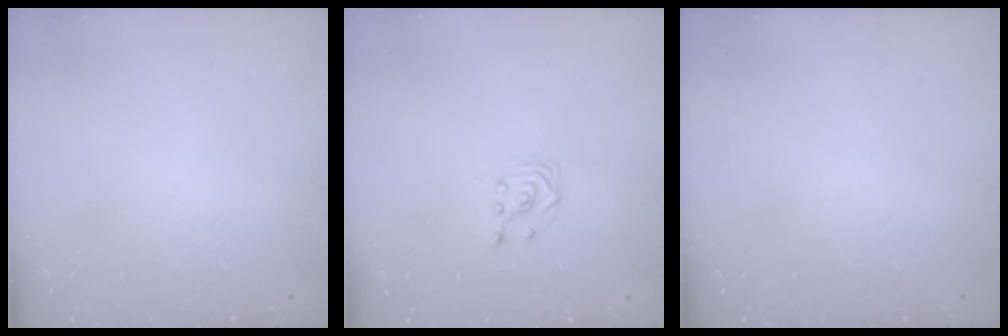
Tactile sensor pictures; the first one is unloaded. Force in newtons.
{"total": 3.4, "press": 3.4, "slide": 0.5}
{"total": 0.0}